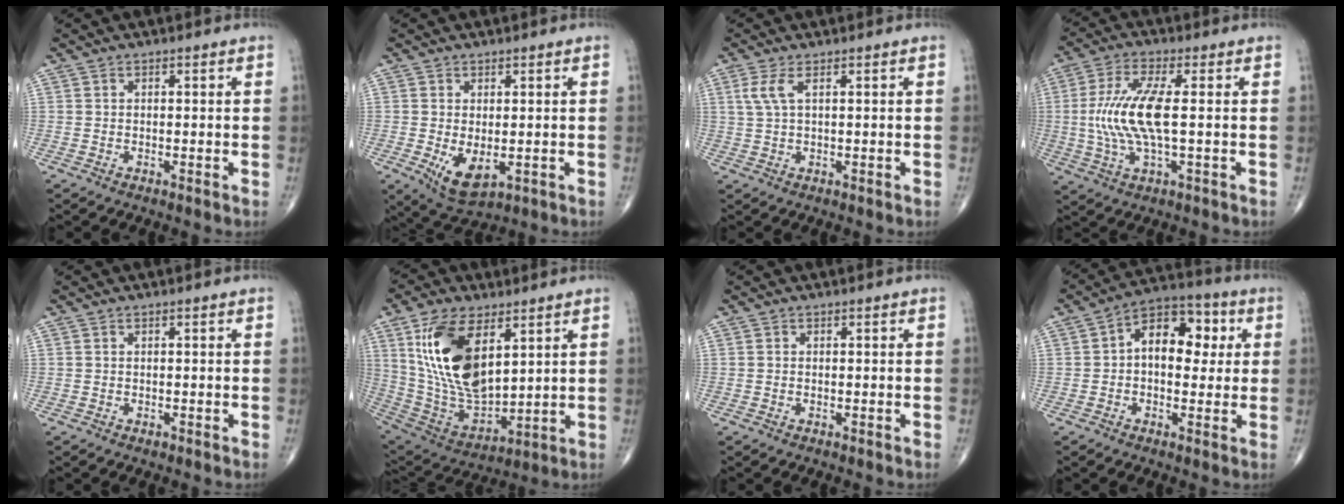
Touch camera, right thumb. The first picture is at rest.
{"total": 6.1, "force": [-1.0, 3.1, 5.2], "torque": [-0.085, -0.016, -0.002]}
{"total": 3.3, "force": [1.3, 0.9, 2.9], "torque": [-0.081, 0.006, 0.032]}
{"total": 11.4, "force": [0.2, 3.2, 10.9], "torque": [-0.254, 0.004, 0.005]}
{"total": 0.0}
{"total": 19.7, "force": [7.2, 9.9, 15.5], "torque": [-0.283, -0.031, 0.149]}
{"total": 0.0}
{"total": 11.8, "force": [1.7, 7.6, 8.9], "torque": [-0.094, 0.027, 0.016]}